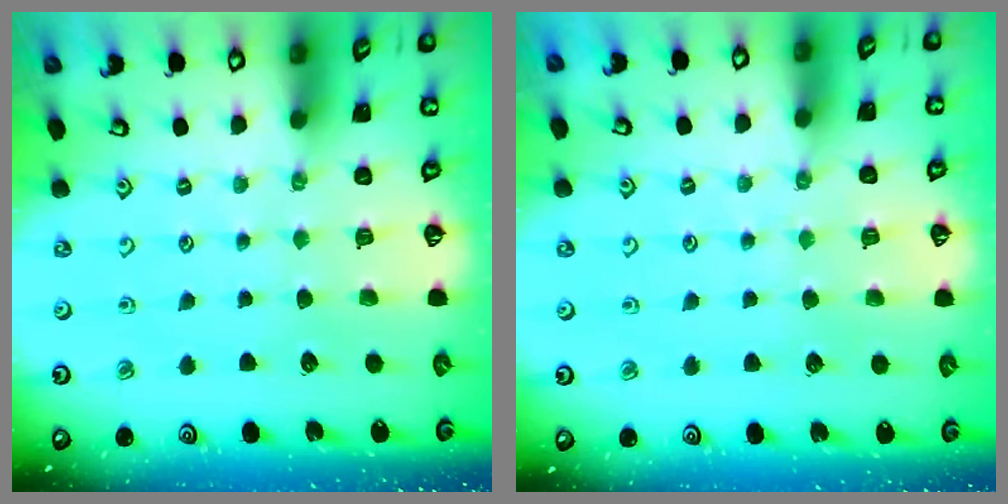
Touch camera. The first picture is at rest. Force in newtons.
{"total": 4.7, "press": 4.6, "slide": 0.6}